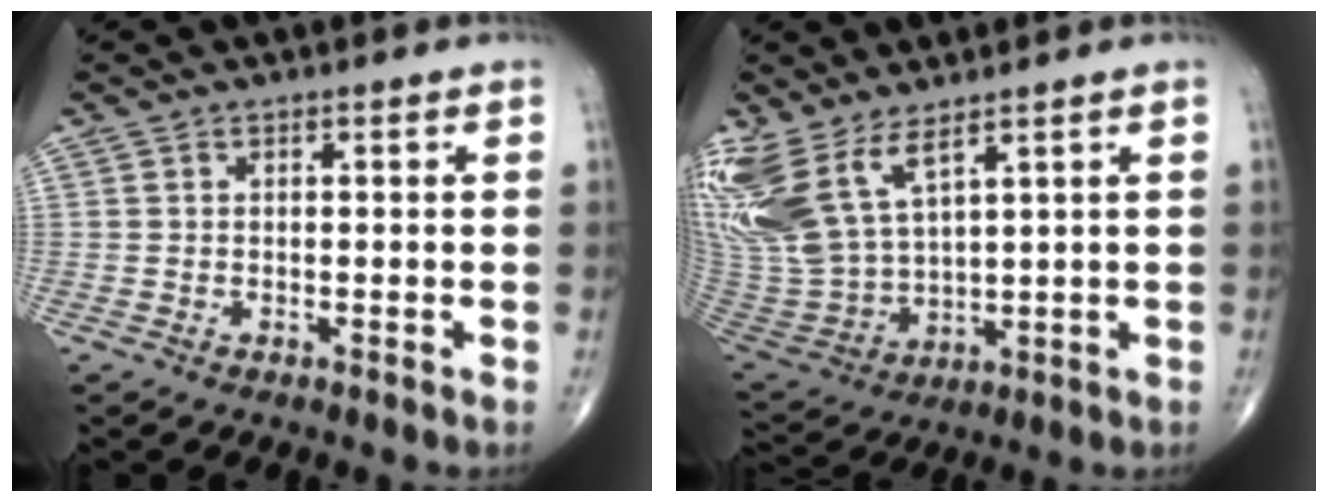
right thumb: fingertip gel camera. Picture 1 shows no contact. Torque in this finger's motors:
{"motor_torque": [0.18, 0.43, 1.21, 1.05, 0.26]}